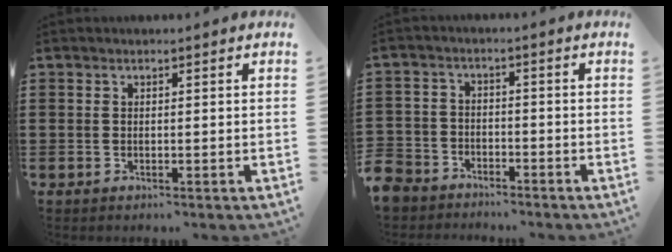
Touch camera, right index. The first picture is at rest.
{"total": 4.6, "force": [-4.2, 1.7, 0.0], "torque": [-0.034, -0.002, -0.098]}